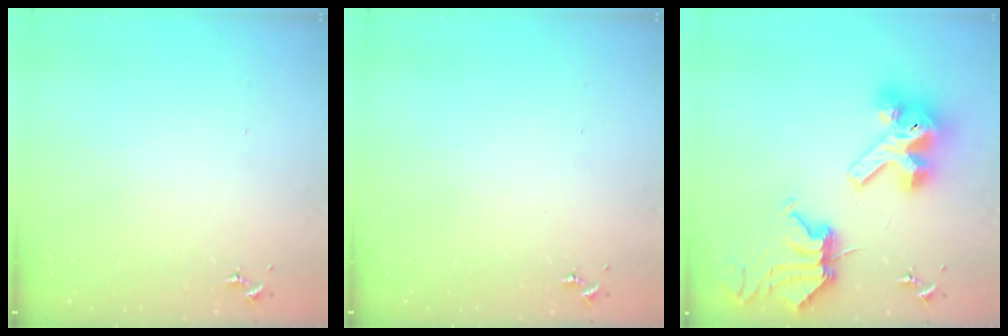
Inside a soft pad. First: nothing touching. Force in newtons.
{"total": 0.0}
{"total": 14.0, "press": 13.9, "slide": 1.9}